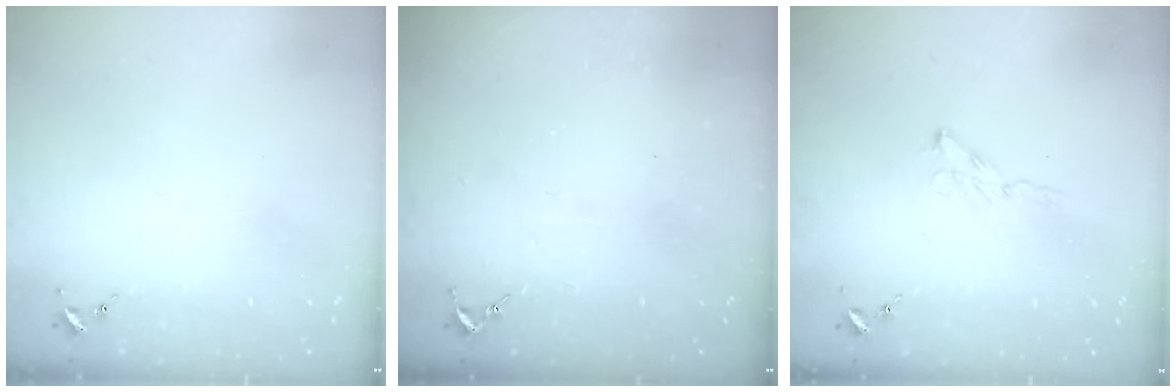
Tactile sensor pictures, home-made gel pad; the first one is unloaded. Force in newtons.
{"total": 2.6, "press": 2.5, "slide": 0.3}
{"total": 3.9, "press": 3.8, "slide": 0.5}